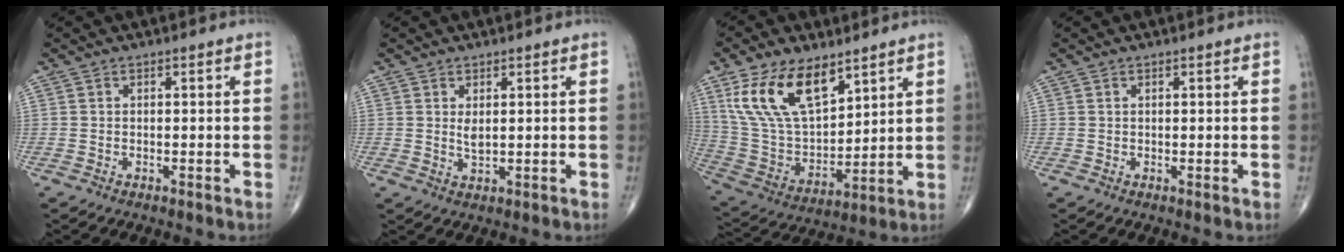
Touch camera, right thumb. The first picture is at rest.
{"total": 2.0, "force": [0.6, 0.8, 1.7], "torque": [-0.029, -0.009, 0.014]}
{"total": 17.6, "force": [9.7, 8.9, 11.6], "torque": [-0.194, -0.038, 0.199]}
{"total": 0.0}